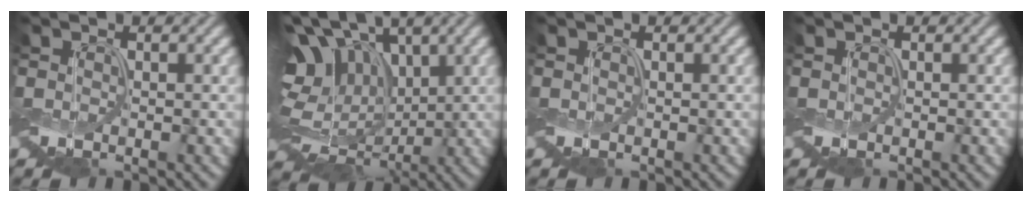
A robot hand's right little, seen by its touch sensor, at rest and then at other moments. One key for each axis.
{"total": 14.6, "fx": 3.6, "fy": 9.4, "fz": 10.6, "tx": -0.223, "ty": 0.023, "tz": 0.080}
{"total": 0.0}
{"total": 0.0}